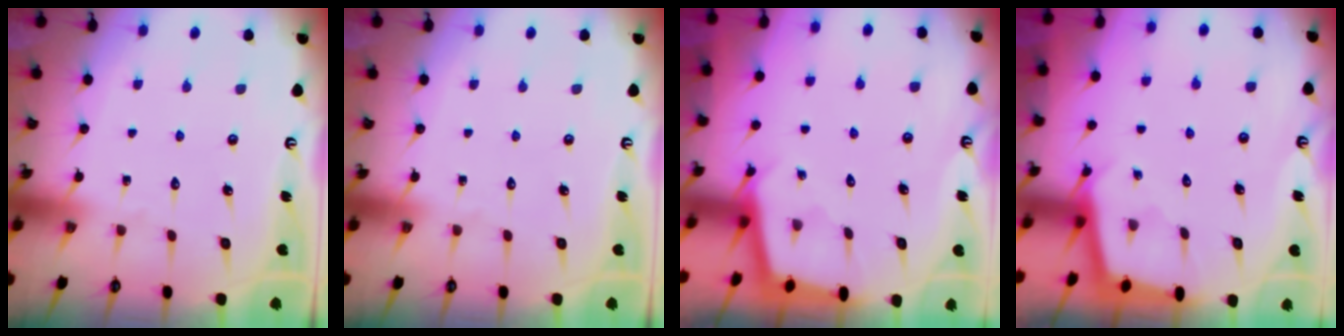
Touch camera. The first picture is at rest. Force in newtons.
{"total": 0.0}
{"total": 2.3, "press": 2.3, "slide": 0.1}
{"total": 2.3, "press": 2.3, "slide": 0.1}